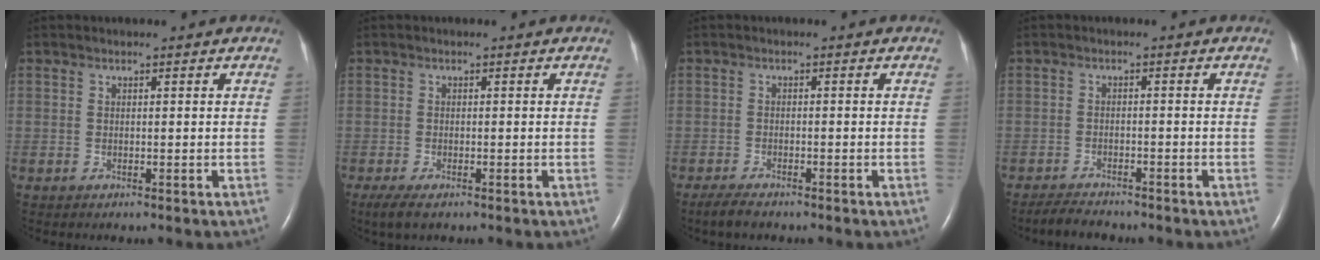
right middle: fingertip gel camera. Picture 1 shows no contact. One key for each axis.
{"total": 3.1, "fx": -2.0, "fy": 1.0, "fz": 2.1, "tx": -0.043, "ty": -0.008, "tz": -0.032}
{"total": 2.8, "fx": -2.3, "fy": 0.6, "fz": 1.4, "tx": -0.033, "ty": -0.007, "tz": -0.038}
{"total": 3.8, "fx": -3.5, "fy": 0.9, "fz": 1.2, "tx": -0.024, "ty": -0.010, "tz": -0.058}